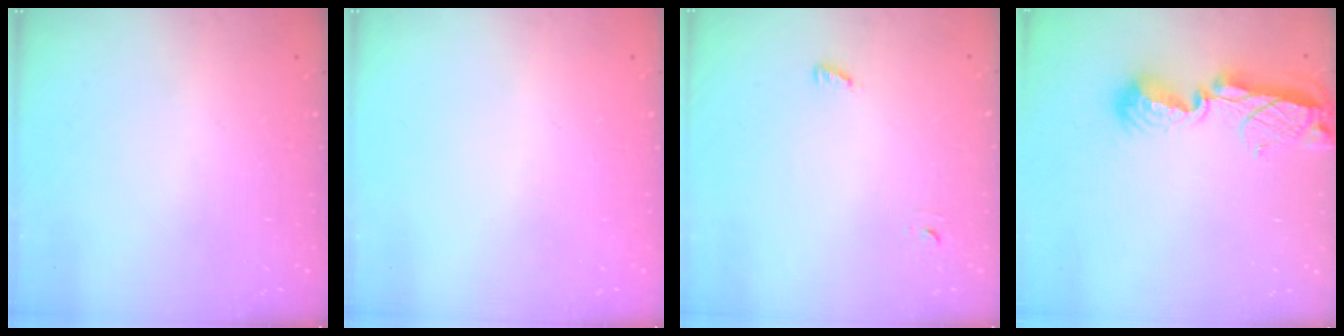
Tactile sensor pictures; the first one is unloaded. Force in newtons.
{"total": 0.0}
{"total": 2.8, "press": 2.7, "slide": 0.6}
{"total": 8.1, "press": 8.1, "slide": 0.7}